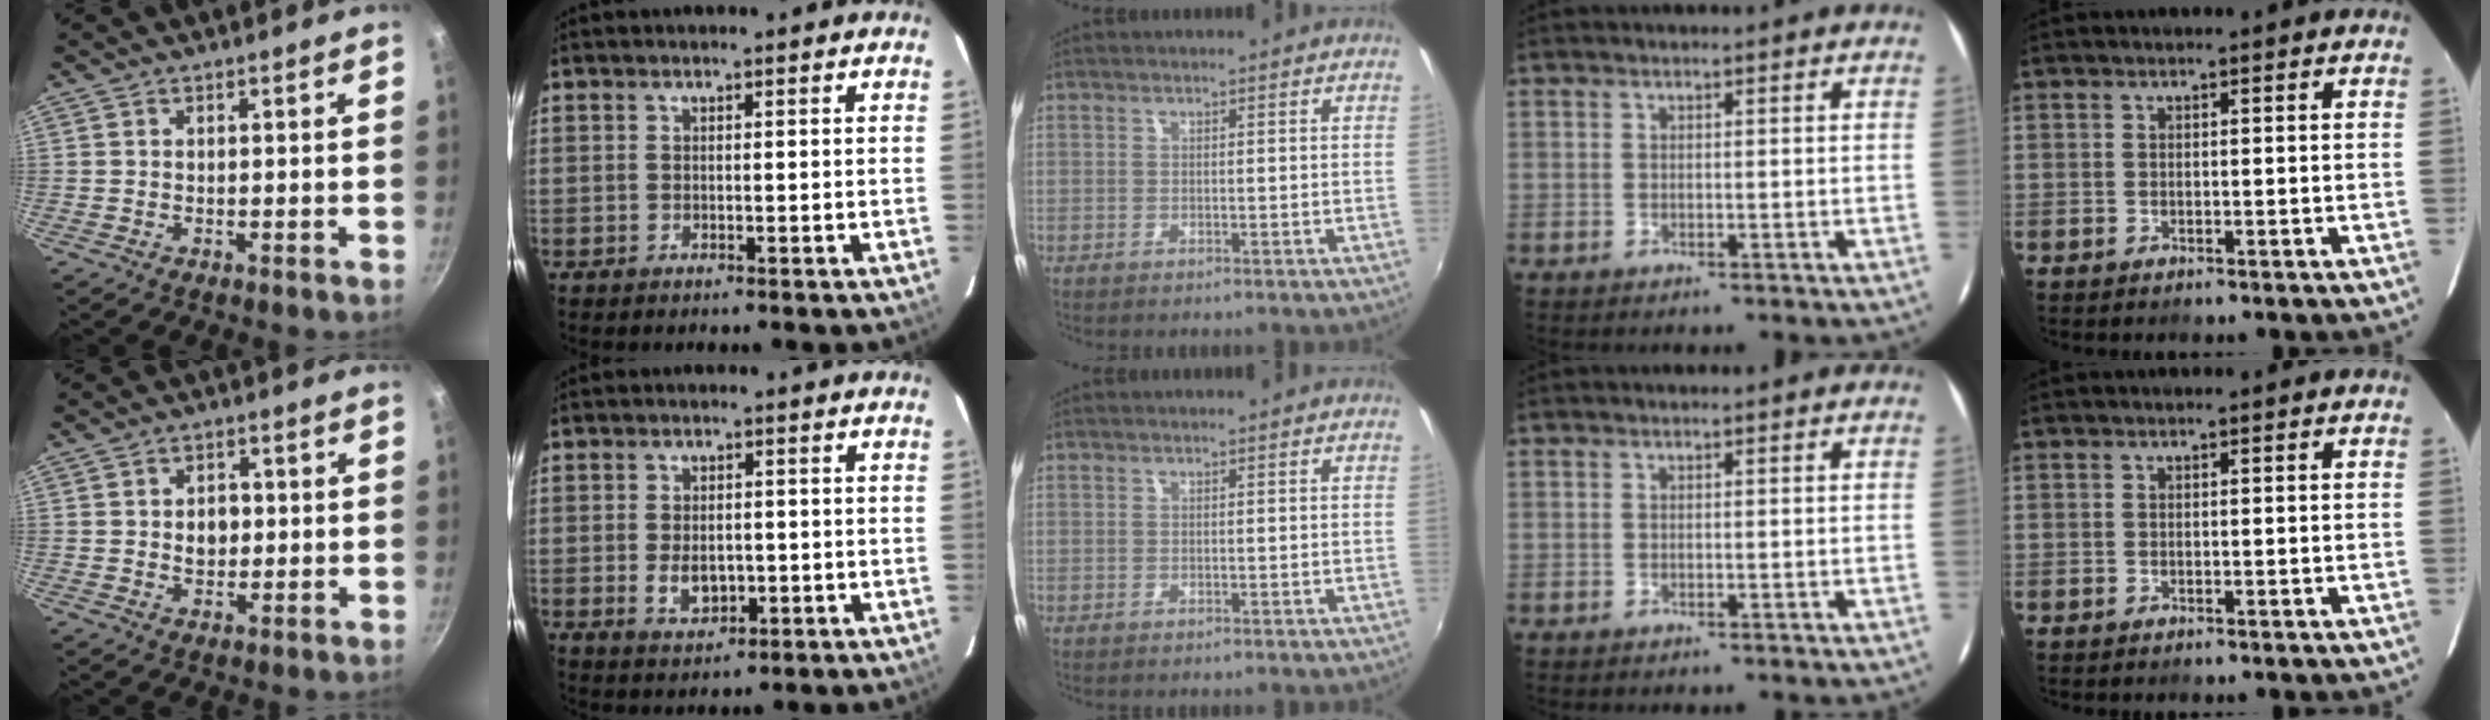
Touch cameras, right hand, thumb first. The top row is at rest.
{"thumb": {"total": 4.3, "force": [0.2, 3.3, 2.7], "torque": [-0.025, -0.001, 0.003]}, "index": {"total": 5.5, "force": [-1.1, 3.6, 4.0], "torque": [-0.077, -0.007, -0.011]}}